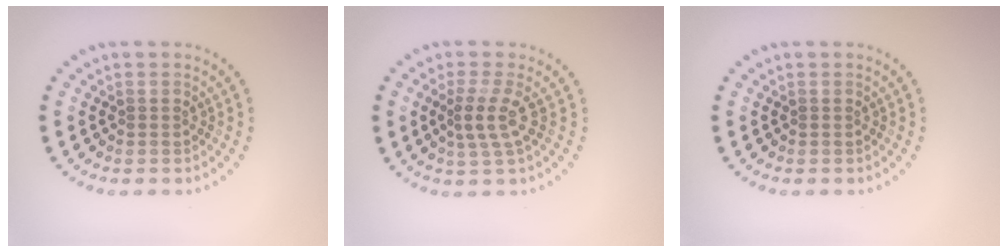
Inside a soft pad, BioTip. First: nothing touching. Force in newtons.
{"total": 2.3, "press": 1.8, "slide": 1.4}
{"total": 0.0}